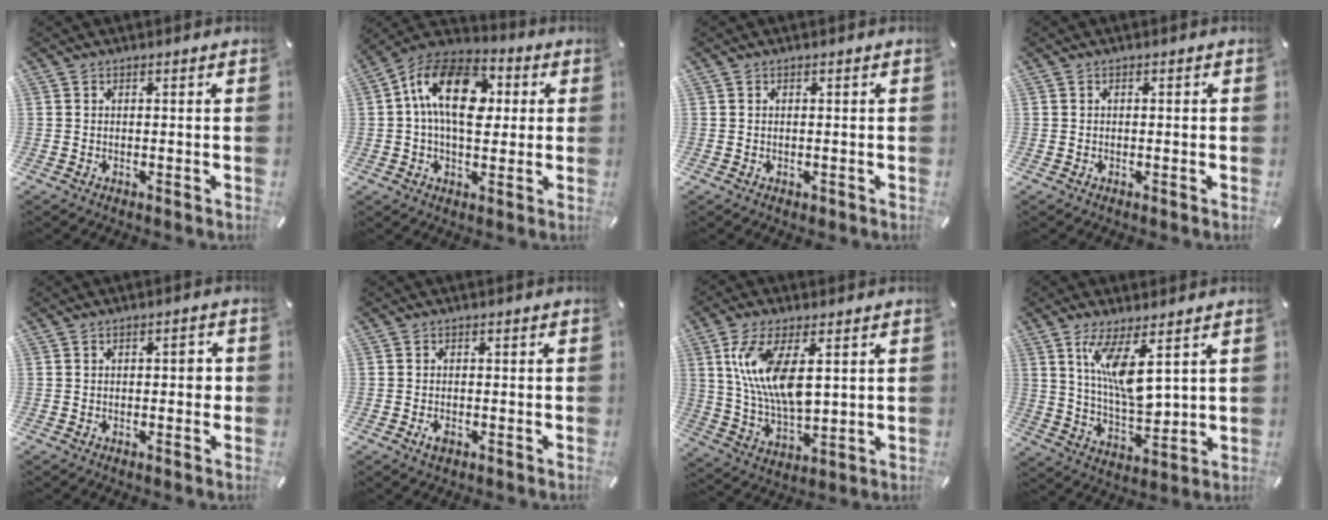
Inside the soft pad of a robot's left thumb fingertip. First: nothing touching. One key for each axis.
{"total": 16.9, "fx": 2.2, "fy": 10.8, "fz": 12.7, "tx": -0.238, "ty": 0.006, "tz": 0.033}
{"total": 0.5, "fx": 0.0, "fy": 0.4, "fz": 0.2, "tx": -0.005, "ty": 0.003, "tz": -0.002}
{"total": 0.6, "fx": -0.2, "fy": 0.4, "fz": 0.4, "tx": -0.007, "ty": 0.002, "tz": -0.004}
{"total": 2.6, "fx": -0.1, "fy": 1.3, "fz": 2.3, "tx": -0.034, "ty": 0.005, "tz": -0.006}
{"total": 2.1, "fx": -0.9, "fy": 1.2, "fz": 1.5, "tx": -0.034, "ty": 0.002, "tz": -0.018}
{"total": 13.2, "fx": 4.2, "fy": 6.1, "fz": 11.0, "tx": -0.229, "ty": -0.014, "tz": 0.069}
{"total": 11.4, "fx": 5.2, "fy": 3.8, "fz": 9.4, "tx": -0.186, "ty": -0.025, "tz": 0.089}